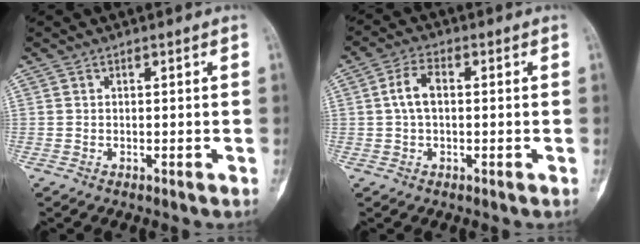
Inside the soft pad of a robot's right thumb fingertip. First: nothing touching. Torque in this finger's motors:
{"motor_torque": [2.27, 2.73, 0.59, 0.02, 0.17]}